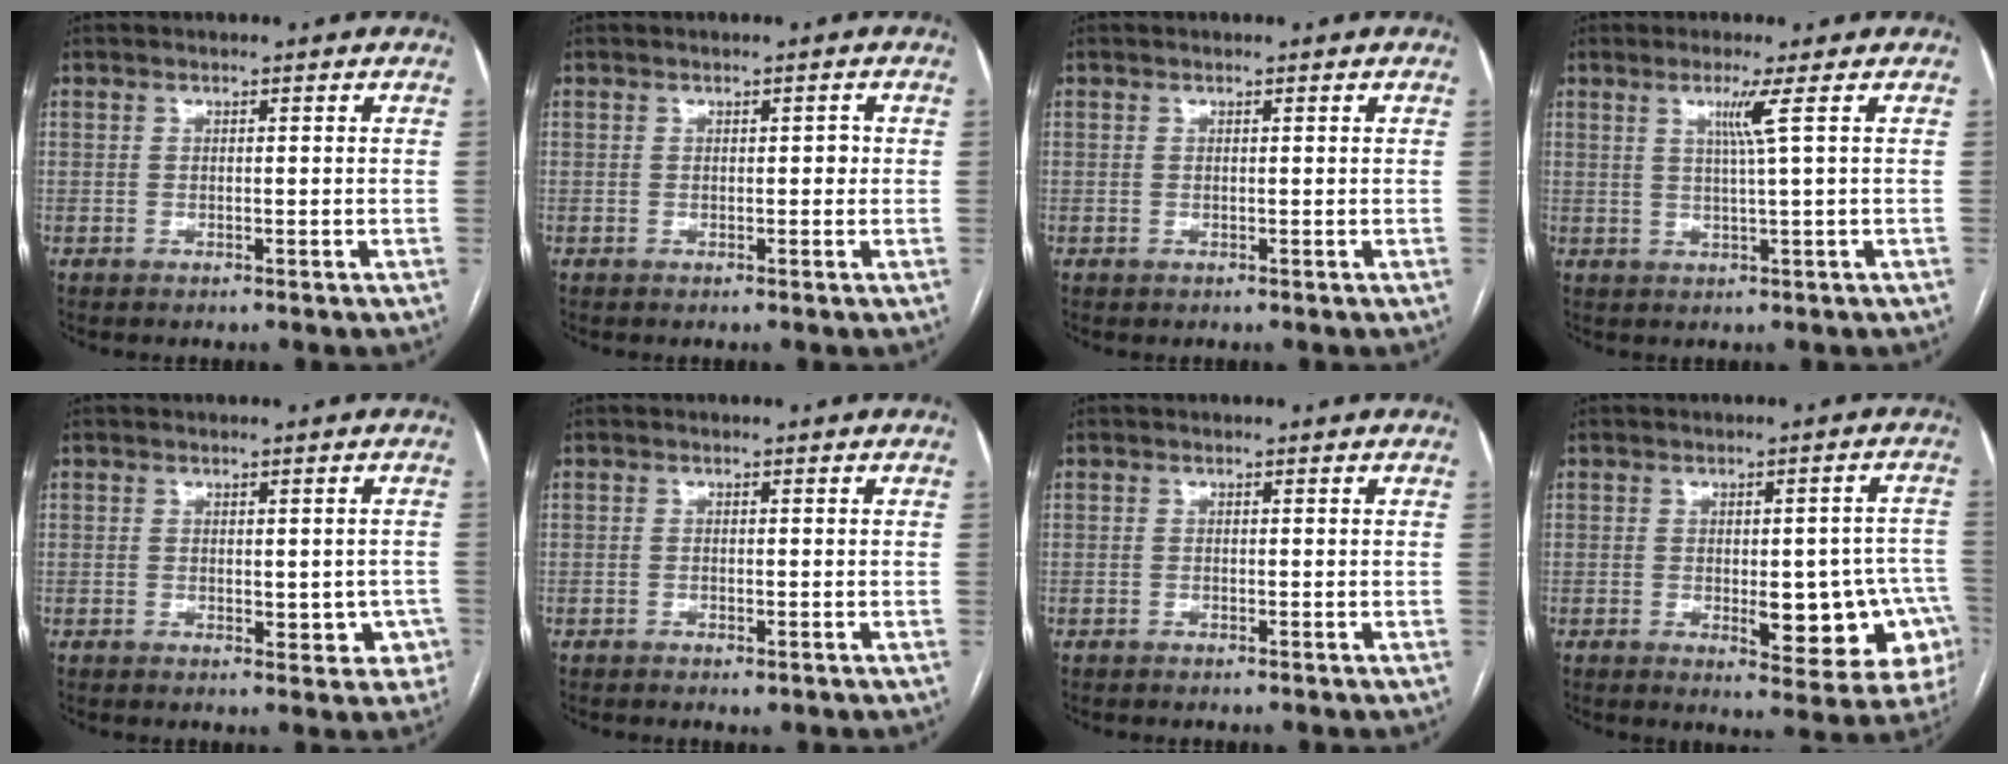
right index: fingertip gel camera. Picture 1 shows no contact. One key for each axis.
{"total": 0.8, "fx": 0.0, "fy": 0.5, "fz": 0.7, "tx": -0.005, "ty": 0.005, "tz": 0.000}
{"total": 0.0}
{"total": 3.3, "fx": 1.2, "fy": -1.3, "fz": 2.7, "tx": -0.057, "ty": -0.006, "tz": 0.027}
{"total": 4.4, "fx": -1.0, "fy": 2.7, "fz": 3.3, "tx": -0.016, "ty": 0.006, "tz": -0.004}
{"total": 1.1, "fx": -0.7, "fy": 0.5, "fz": 0.7, "tx": -0.013, "ty": -0.002, "tz": -0.005}
{"total": 0.0}
{"total": 12.9, "fx": -3.4, "fy": 4.7, "fz": 11.5, "tx": -0.084, "ty": 0.022, "tz": -0.027}